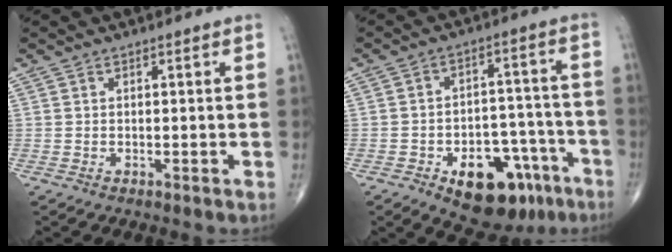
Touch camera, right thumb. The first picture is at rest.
{"total": 15.8, "force": [-8.3, 8.9, 10.0], "torque": [-0.099, 0.060, -0.109]}